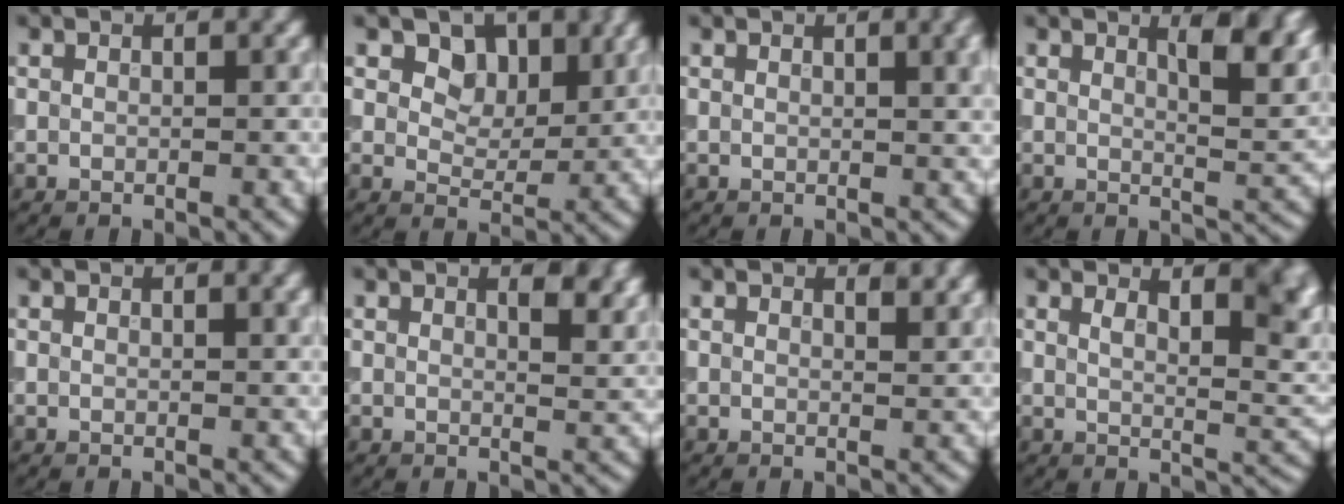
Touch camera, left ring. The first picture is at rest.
{"total": 4.5, "force": [2.4, 3.0, 2.3], "torque": [-0.032, -0.013, 0.038]}
{"total": 3.7, "force": [1.5, 1.3, 3.2], "torque": [-0.024, 0.006, 0.017]}
{"total": 5.3, "force": [2.8, 1.7, 4.2], "torque": [-0.042, 0.001, 0.037]}
{"total": 1.0, "force": [0.6, 0.0, 0.9], "torque": [-0.008, -0.001, 0.008]}
{"total": 3.6, "force": [2.1, 1.4, 2.6], "torque": [-0.021, 0.002, 0.019]}
{"total": 2.0, "force": [1.5, 0.6, 1.2], "torque": [-0.010, -0.002, 0.011]}
{"total": 6.0, "force": [2.8, 2.1, 4.9], "torque": [-0.048, 0.003, 0.043]}